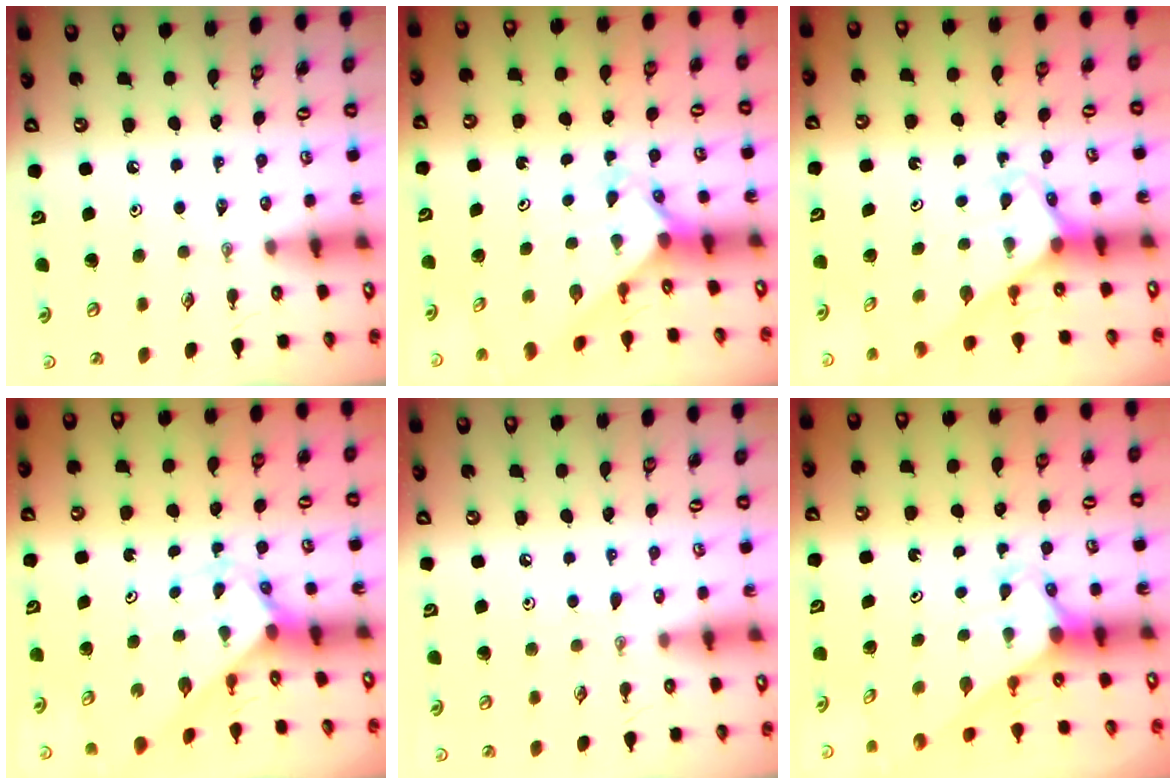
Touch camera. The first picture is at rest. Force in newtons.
{"total": 2.4, "press": 2.4, "slide": 0.2}
{"total": 2.7, "press": 2.7, "slide": 0.1}
{"total": 2.4, "press": 2.4, "slide": 0.2}
{"total": 3.8, "press": 3.8, "slide": 0.5}
{"total": 2.7, "press": 2.7, "slide": 0.0}